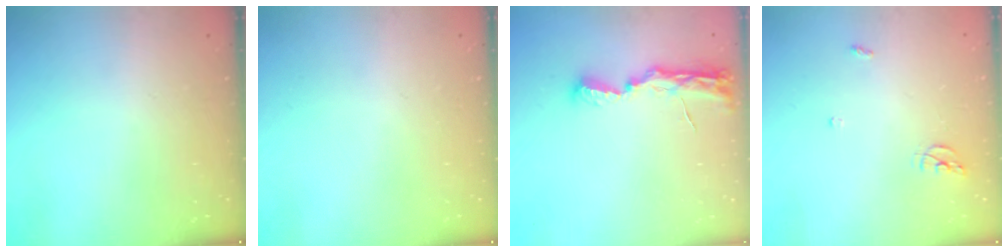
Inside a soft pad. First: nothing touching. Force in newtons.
{"total": 0.0}
{"total": 8.0, "press": 8.0, "slide": 0.7}
{"total": 5.6, "press": 5.6, "slide": 0.4}